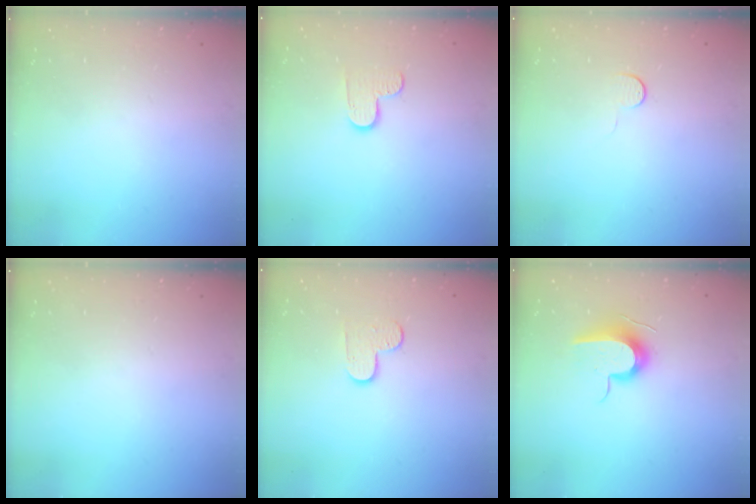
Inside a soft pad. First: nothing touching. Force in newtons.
{"total": 5.7, "press": 5.7, "slide": 0.5}
{"total": 5.6, "press": 5.5, "slide": 0.6}
{"total": 0.0}
{"total": 6.7, "press": 6.6, "slide": 0.6}
{"total": 10.1, "press": 10.1, "slide": 0.9}